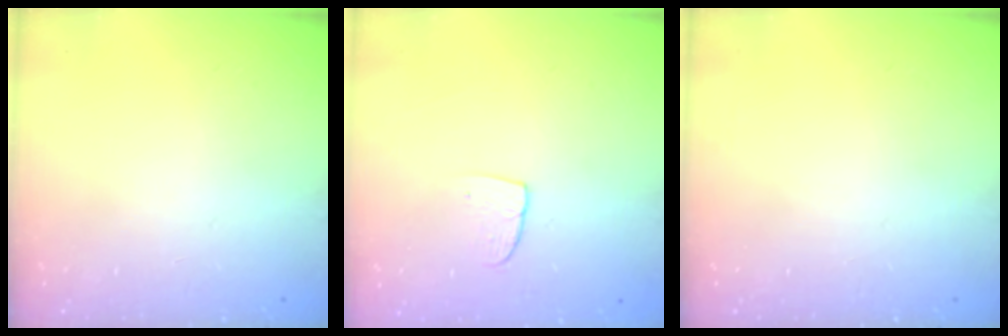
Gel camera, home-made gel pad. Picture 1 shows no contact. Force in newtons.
{"total": 4.9, "press": 4.9, "slide": 0.4}
{"total": 0.0}